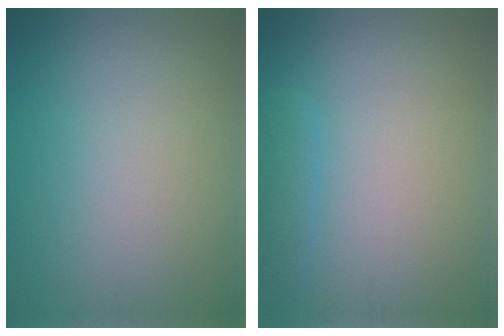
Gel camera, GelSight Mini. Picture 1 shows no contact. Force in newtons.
{"total": 1.4, "press": 1.4, "slide": 0.1}